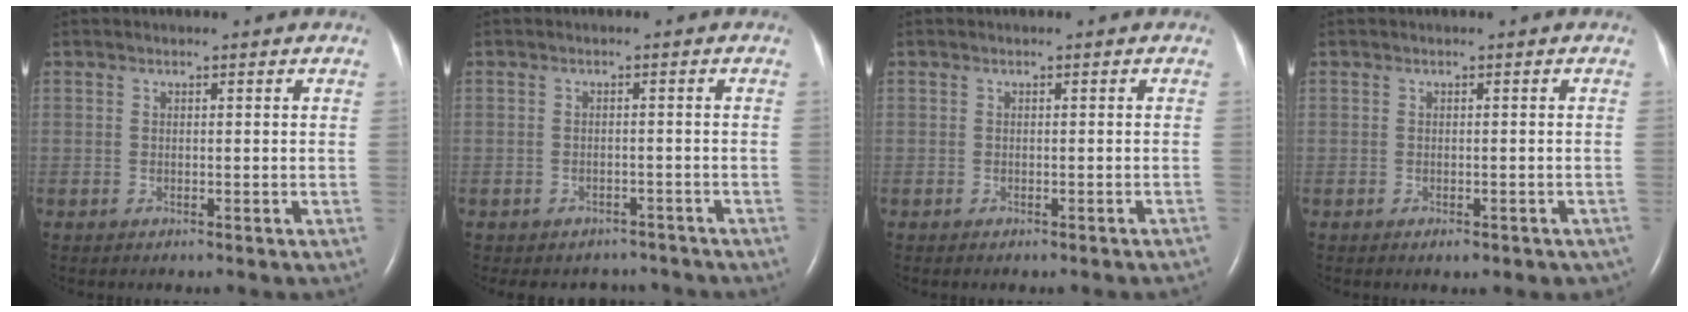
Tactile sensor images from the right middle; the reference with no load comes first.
{"total": 4.9, "force": [-4.4, 2.3, 0.2], "torque": [-0.002, 0.011, -0.048]}
{"total": 3.3, "force": [-3.0, 0.2, 1.2], "torque": [-0.013, -0.002, -0.035]}
{"total": 3.8, "force": [-2.9, 1.6, 2.0], "torque": [-0.014, -0.003, -0.029]}